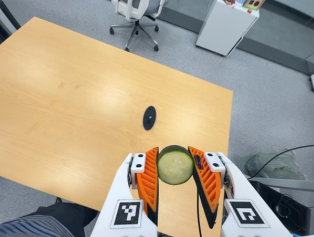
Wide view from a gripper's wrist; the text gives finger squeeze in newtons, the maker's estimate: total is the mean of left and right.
{"total": 11.4, "left": 10.4, "right": 12.4}